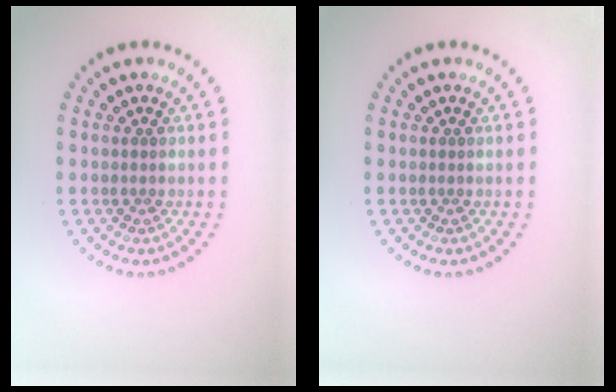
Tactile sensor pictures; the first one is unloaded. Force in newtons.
{"total": 0.0}